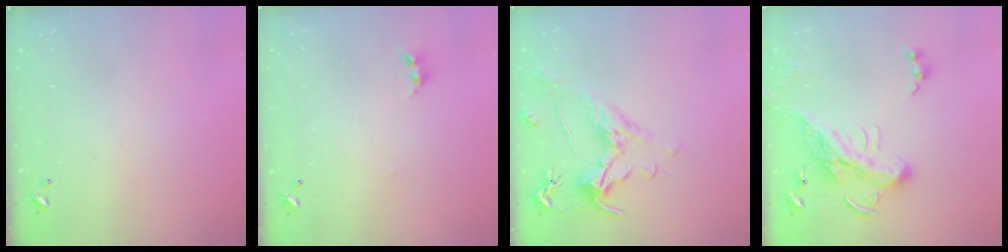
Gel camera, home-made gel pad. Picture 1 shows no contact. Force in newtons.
{"total": 1.7, "press": 1.6, "slide": 0.4}
{"total": 1.6, "press": 0.7, "slide": 1.4}
{"total": 7.1, "press": 6.9, "slide": 1.7}